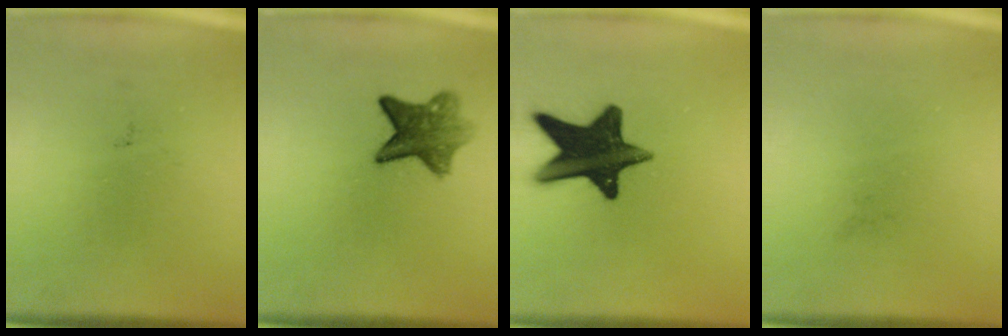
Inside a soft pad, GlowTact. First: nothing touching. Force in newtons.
{"total": 6.4}
{"total": 16.5}
{"total": 0.0}